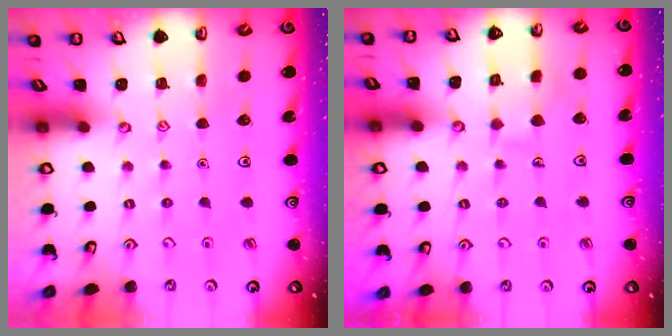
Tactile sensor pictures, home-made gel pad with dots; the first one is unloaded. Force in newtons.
{"total": 5.6, "press": 5.6, "slide": 0.6}